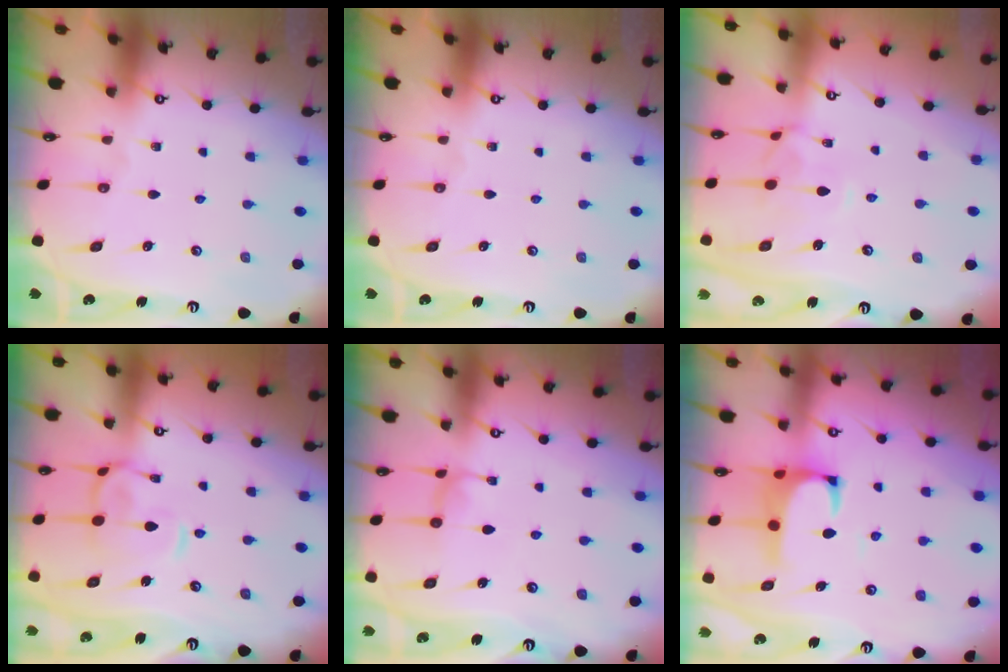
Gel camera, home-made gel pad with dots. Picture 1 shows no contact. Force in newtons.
{"total": 0.0}
{"total": 2.2, "press": 2.1, "slide": 0.5}
{"total": 4.8, "press": 4.7, "slide": 1.2}
{"total": 0.6, "press": 0.6, "slide": 0.3}
{"total": 1.9, "press": 1.7, "slide": 0.8}